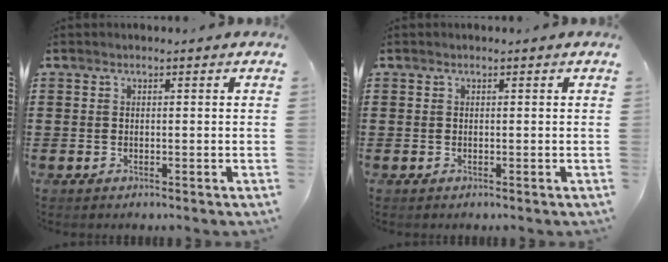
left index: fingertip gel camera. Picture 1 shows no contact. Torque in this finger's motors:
{"motor_torque": [-0.07, -0.06, 0.00, 0.00]}